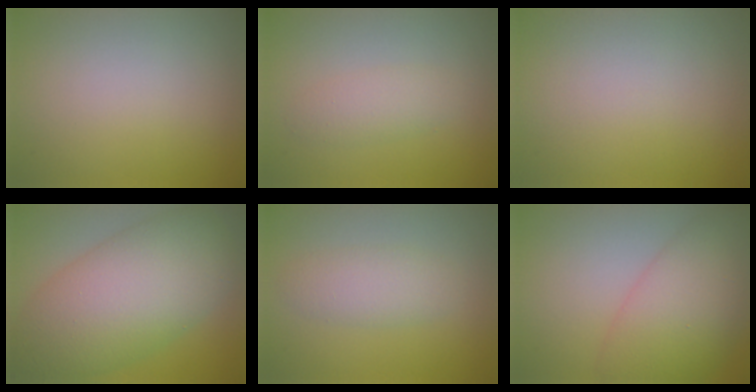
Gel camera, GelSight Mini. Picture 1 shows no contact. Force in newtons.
{"total": 1.9, "press": 1.9, "slide": 0.1}
{"total": 0.0}
{"total": 11.6, "press": 11.6, "slide": 0.3}
{"total": 2.7, "press": 2.7, "slide": 0.1}
{"total": 8.2, "press": 8.2, "slide": 0.3}